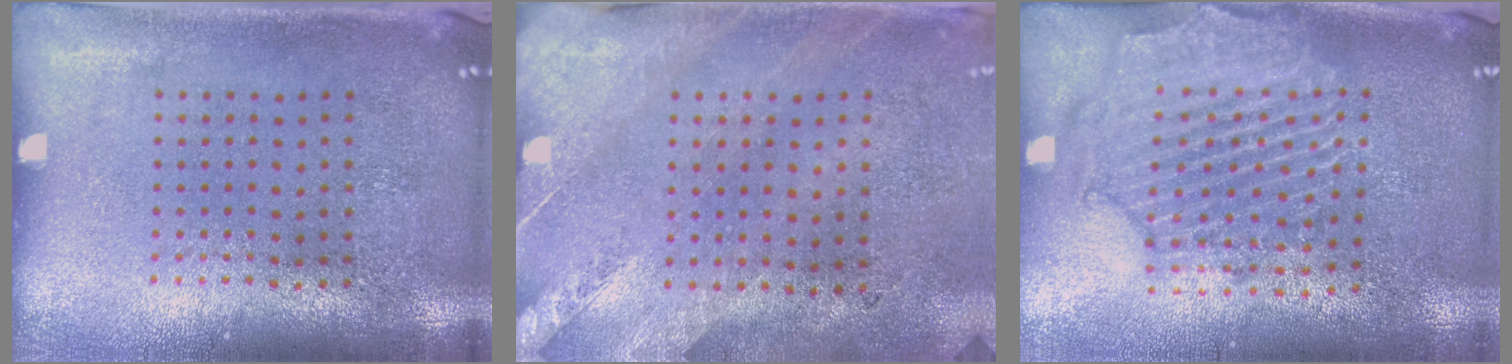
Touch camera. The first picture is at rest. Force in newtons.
{"total": 2.4, "press": 2.1, "slide": 1.3}
{"total": 2.3, "press": 2.1, "slide": 0.8}